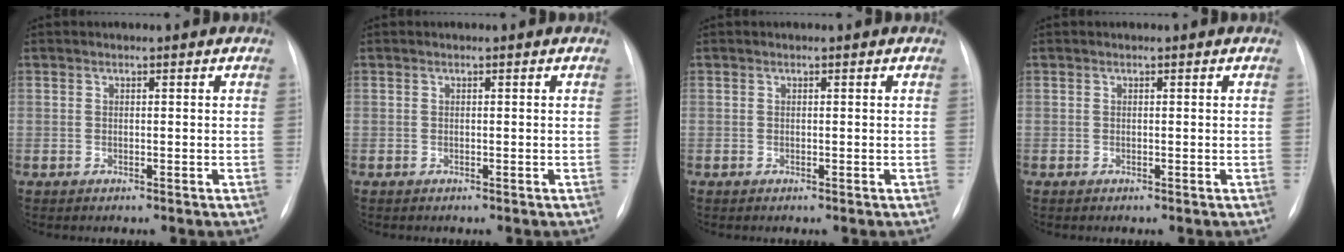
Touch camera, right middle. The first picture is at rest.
{"total": 0.0}
{"total": 0.0}
{"total": 0.0}